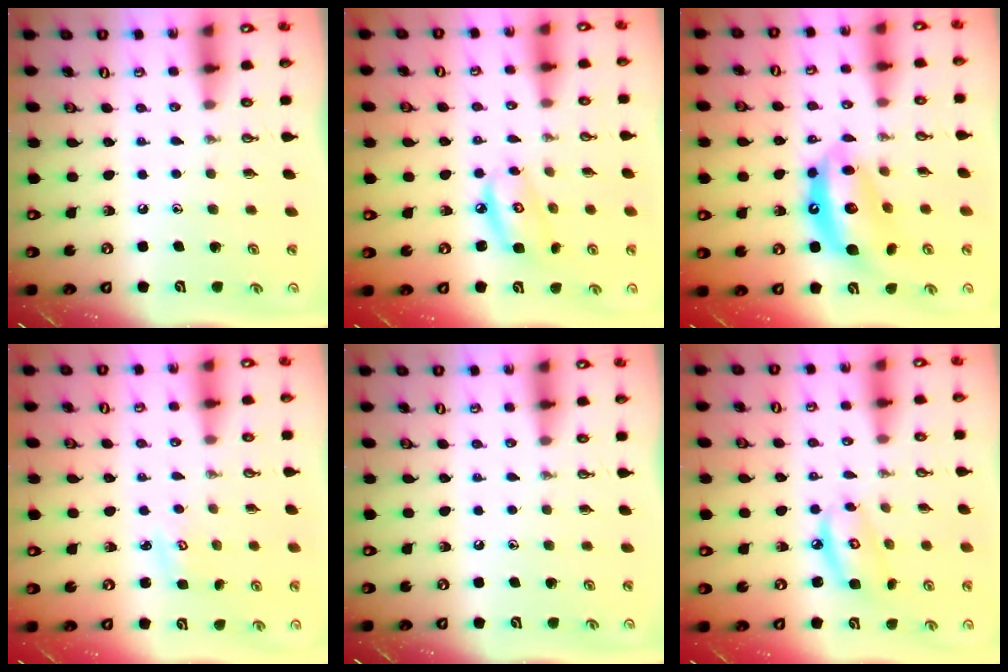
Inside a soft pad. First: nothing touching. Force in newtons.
{"total": 7.2, "press": 7.1, "slide": 0.5}
{"total": 13.5, "press": 13.5, "slide": 1.2}
{"total": 2.6, "press": 2.6, "slide": 0.3}
{"total": 0.0}
{"total": 7.3, "press": 7.3, "slide": 0.5}